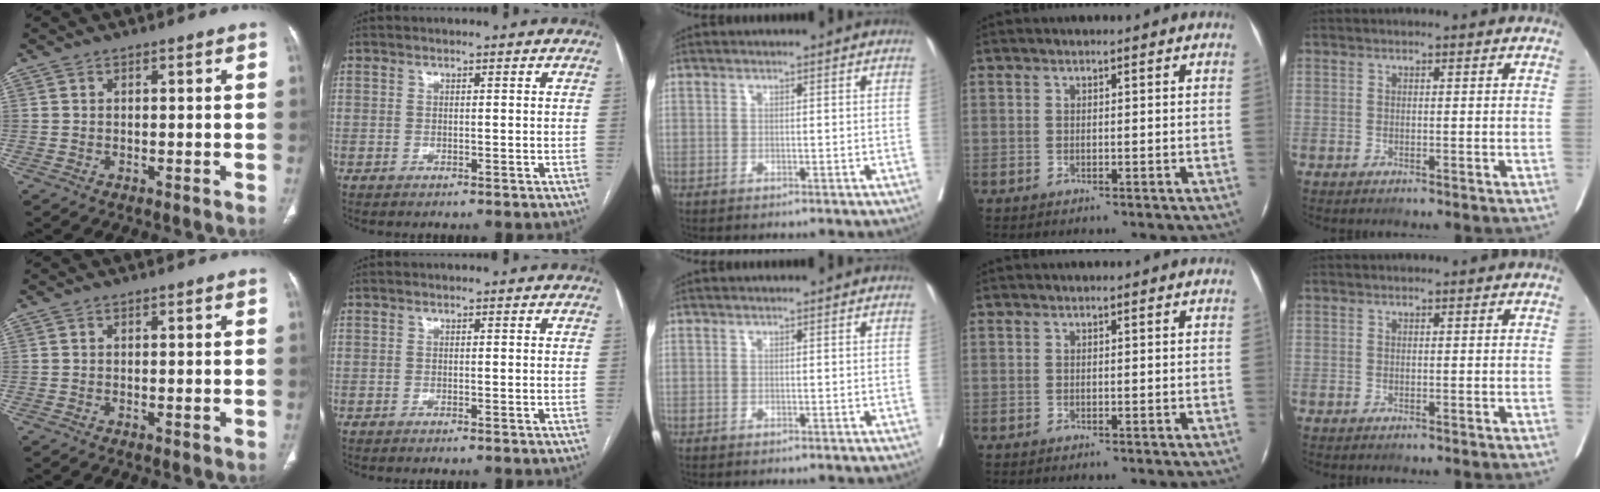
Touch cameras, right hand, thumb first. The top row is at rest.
{"thumb": {"total": 0.6, "force": [-0.1, 0.3, 0.6], "torque": [-0.015, -0.005, 0.000]}, "index": {"total": 0.6, "force": [-0.5, -0.1, 0.4], "torque": [-0.011, -0.001, -0.008]}}